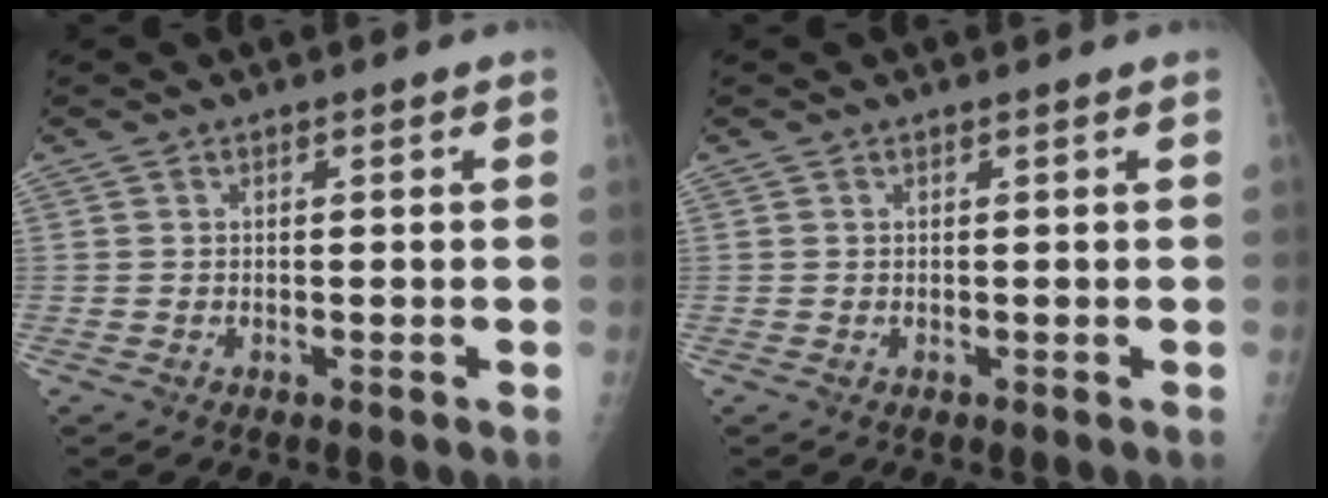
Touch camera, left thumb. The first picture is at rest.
{"total": 0.0}